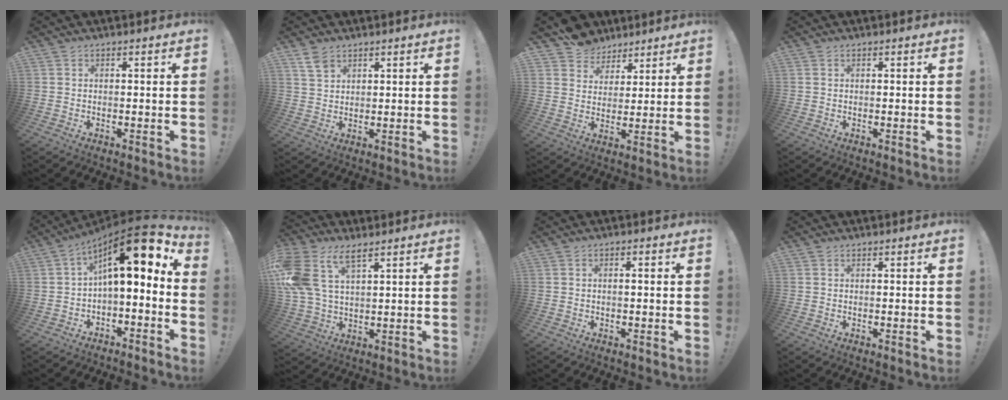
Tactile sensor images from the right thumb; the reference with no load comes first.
{"total": 4.3, "force": [3.0, 2.4, 1.9], "torque": [-0.029, -0.014, 0.056]}
{"total": 7.3, "force": [5.3, 5.1, 0.2], "torque": [-0.009, -0.042, 0.107]}
{"total": 0.0}
{"total": 16.1, "force": [5.4, 5.4, 14.2], "torque": [-0.230, -0.036, 0.091]}
{"total": 13.3, "force": [6.6, 7.3, 9.0], "torque": [-0.207, -0.020, 0.128]}
{"total": 1.1, "force": [-0.4, 0.0, 1.0], "torque": [-0.022, 0.002, -0.007]}
{"total": 0.0}